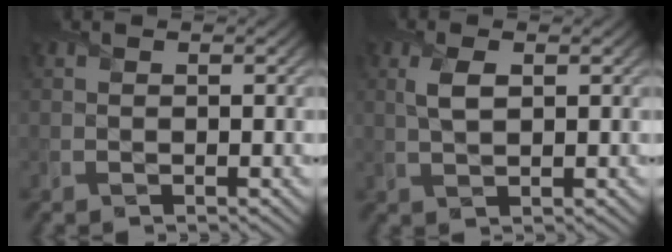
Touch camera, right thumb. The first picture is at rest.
{"total": 2.7, "force": [0.9, 1.2, 2.3], "torque": [-0.056, 0.001, 0.020]}